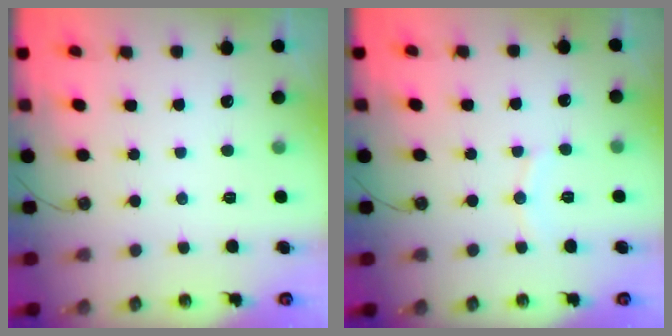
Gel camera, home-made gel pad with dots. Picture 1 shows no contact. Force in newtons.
{"total": 5.6, "press": 5.6, "slide": 0.4}